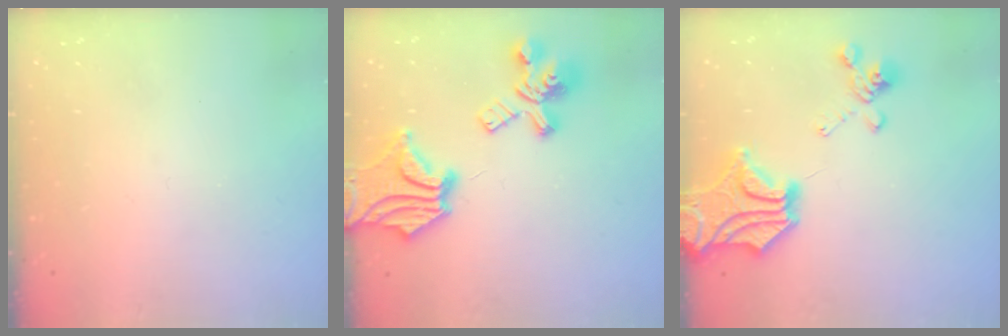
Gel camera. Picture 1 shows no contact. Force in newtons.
{"total": 15.6, "press": 15.0, "slide": 4.4}
{"total": 8.8, "press": 8.3, "slide": 3.0}